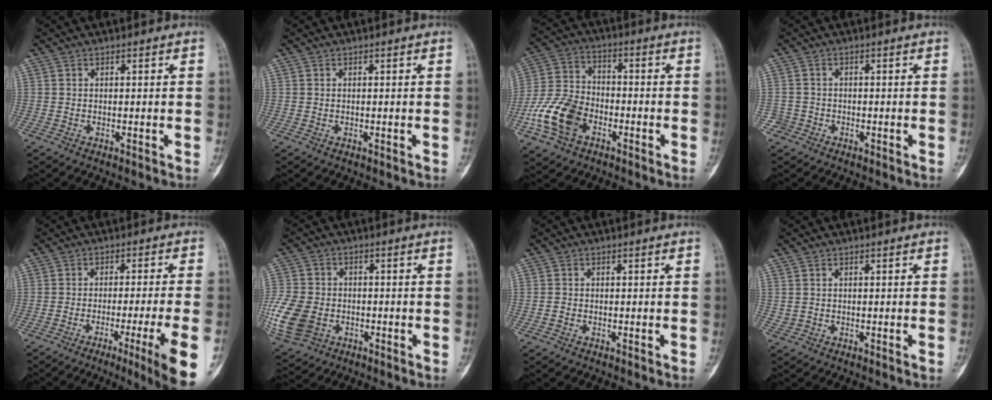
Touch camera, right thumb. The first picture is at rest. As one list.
[{"total": 0.0}, {"total": 12.9, "force": [-5.3, 8.6, 8.1], "torque": [-0.159, 0.026, -0.107]}, {"total": 2.0, "force": [-1.1, 1.6, -0.4], "torque": [0.019, 0.009, -0.029]}, {"total": 11.7, "force": [-5.3, -0.7, 10.4], "torque": [-0.145, -0.001, -0.077]}, {"total": 16.3, "force": [-4.4, 12.4, 9.6], "torque": [-0.244, -0.001, -0.072]}, {"total": 1.0, "force": [-0.4, 0.8, 0.5], "torque": [-0.009, 0.002, -0.008]}, {"total": 0.7, "force": [0.0, 0.6, 0.5], "torque": [-0.009, 0.001, 0.005]}]